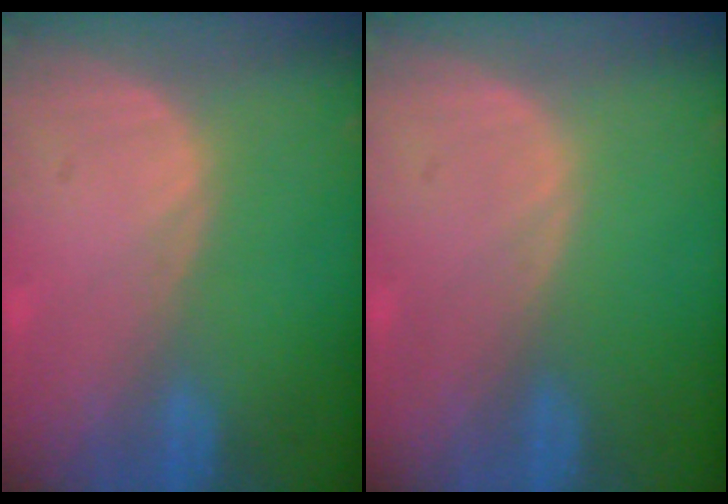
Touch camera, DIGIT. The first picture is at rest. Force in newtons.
{"total": 0.0}